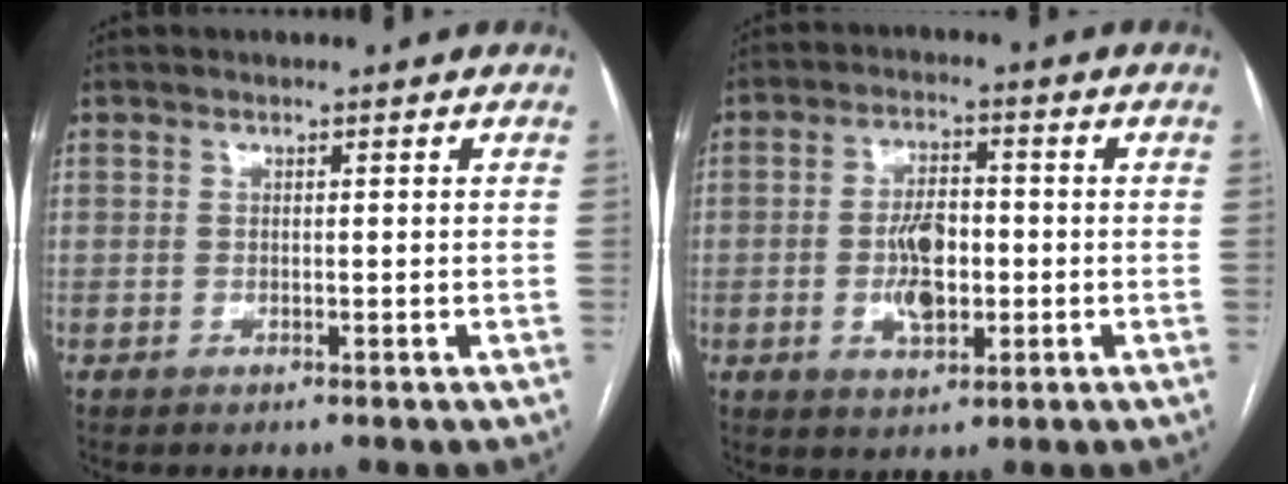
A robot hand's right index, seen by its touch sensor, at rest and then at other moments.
{"total": 6.9, "force": [-1.1, 3.3, 6.0], "torque": [-0.115, 0.005, -0.016]}